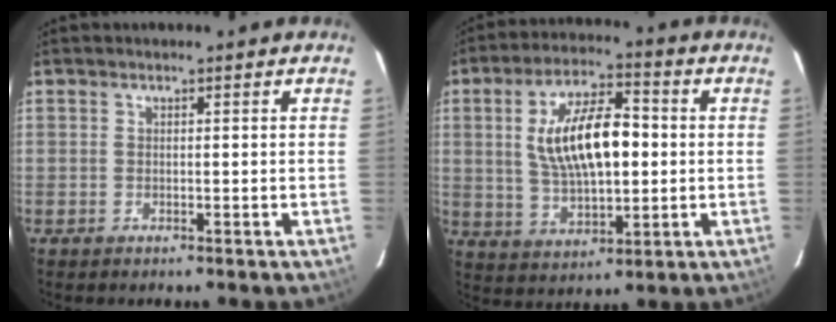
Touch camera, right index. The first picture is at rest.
{"total": 14.6, "force": [1.4, 6.3, 13.0], "torque": [-0.240, 0.012, 0.031]}